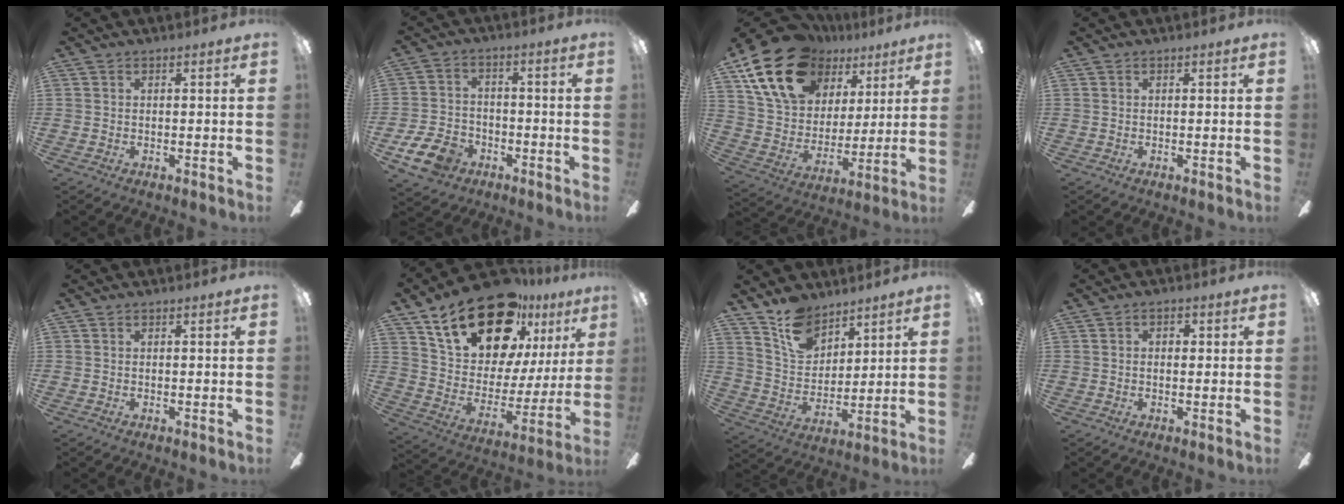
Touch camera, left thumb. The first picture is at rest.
{"total": 10.2, "force": [-5.8, 6.7, 4.9], "torque": [-0.105, 0.040, -0.105]}
{"total": 21.1, "force": [12.6, 13.4, 10.4], "torque": [-0.195, -0.047, 0.237]}
{"total": 0.0}
{"total": 0.0}
{"total": 25.3, "force": [16.8, 12.6, 14.1], "torque": [-0.238, -0.098, 0.304]}
{"total": 11.7, "force": [8.8, 6.8, 3.8], "torque": [-0.079, -0.045, 0.173]}
{"total": 2.0, "force": [0.0, 1.3, 1.4], "torque": [-0.021, 0.006, -0.003]}